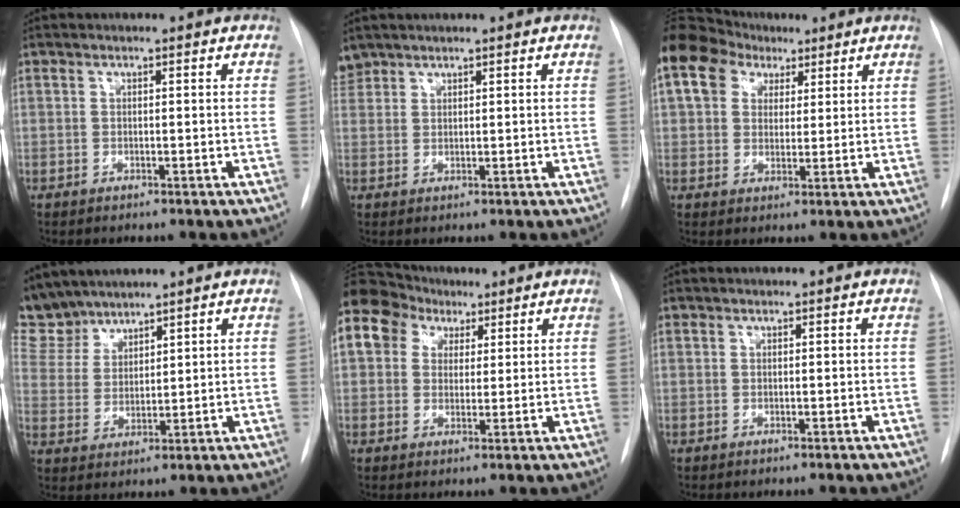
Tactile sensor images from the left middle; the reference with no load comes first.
{"total": 2.5, "force": [2.2, 1.0, -0.2], "torque": [0.001, 0.013, 0.046]}
{"total": 15.9, "force": [8.0, 11.7, 7.1], "torque": [-0.200, 0.076, 0.146]}
{"total": 8.0, "force": [7.5, 2.6, 0.7], "torque": [-0.024, 0.009, 0.165]}
{"total": 22.3, "force": [10.0, 17.7, 9.1], "torque": [-0.295, 0.111, 0.192]}
{"total": 0.0}